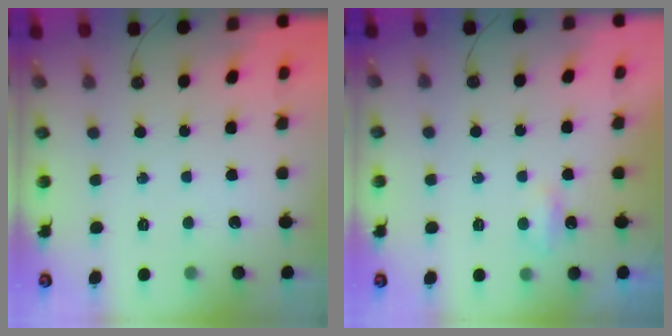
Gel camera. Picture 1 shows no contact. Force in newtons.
{"total": 2.9, "press": 2.9, "slide": 0.6}